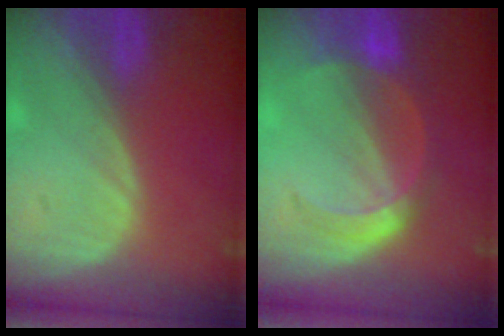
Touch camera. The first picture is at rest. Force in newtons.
{"total": 5.6, "press": 5.3, "slide": 1.9}